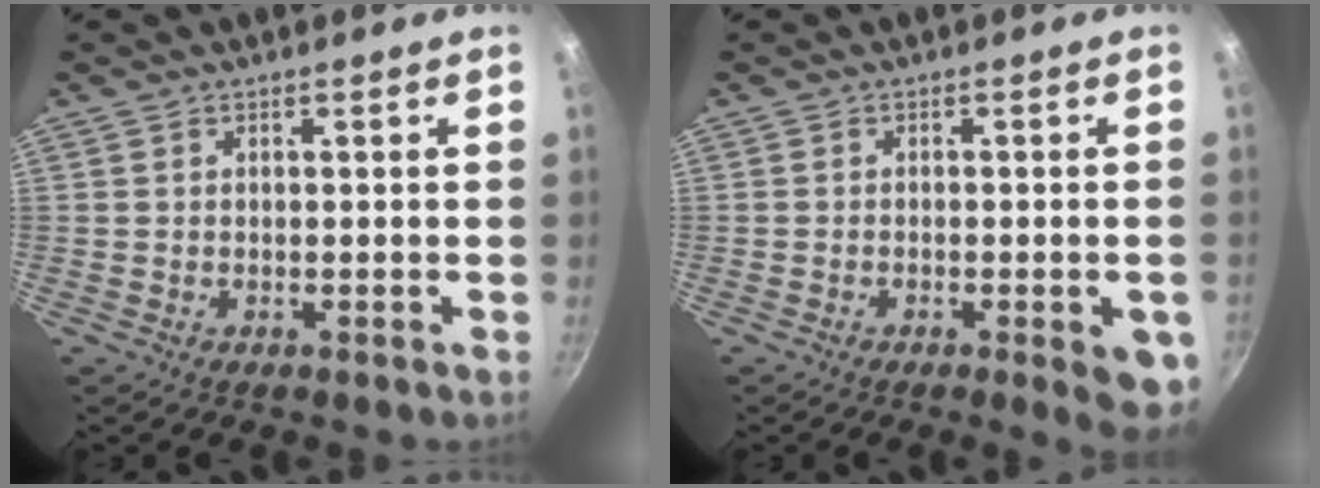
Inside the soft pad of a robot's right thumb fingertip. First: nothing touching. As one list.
[{"total": 6.4, "force": [-2.4, 1.8, 5.7], "torque": [-0.054, 0.005, -0.029]}]